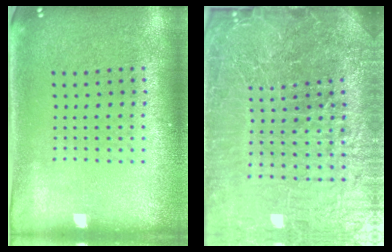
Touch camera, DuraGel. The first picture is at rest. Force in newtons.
{"total": 7.6, "press": 6.6, "slide": 3.8}